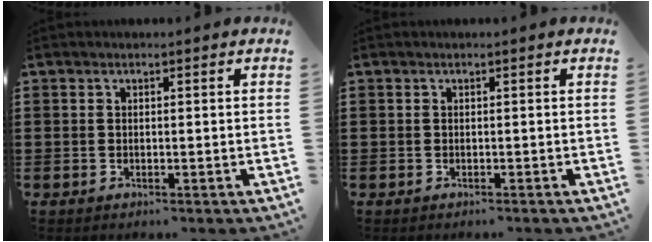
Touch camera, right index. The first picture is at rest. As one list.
[{"total": 0.0}]